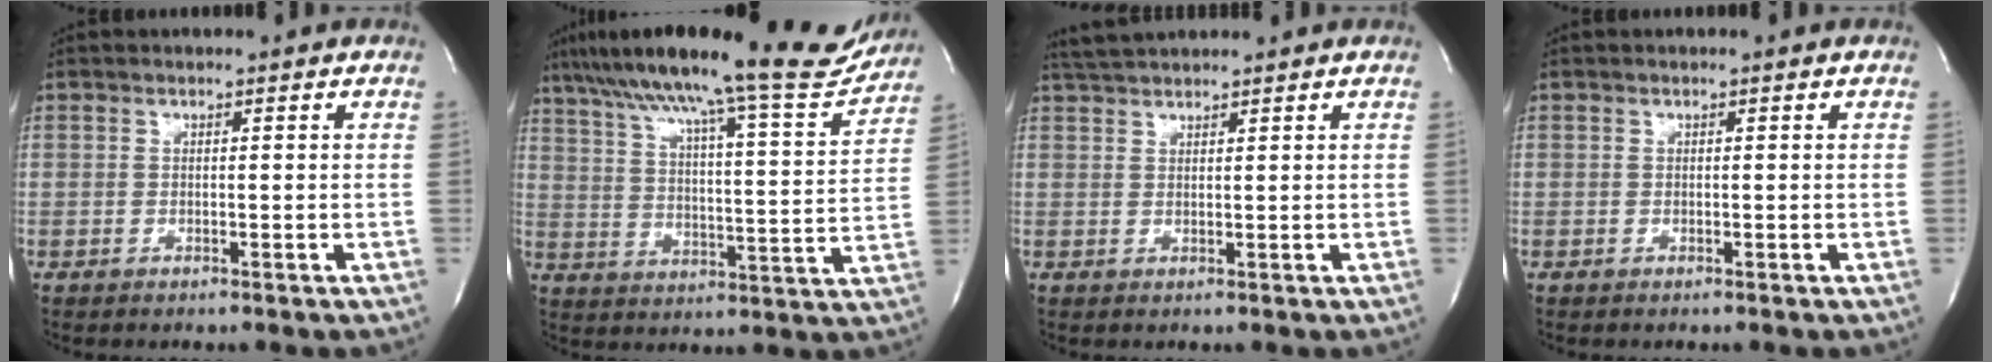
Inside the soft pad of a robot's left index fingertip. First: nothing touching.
{"total": 23.1, "force": [19.8, 1.5, 11.7], "torque": [-0.188, -0.015, 0.275]}
{"total": 3.7, "force": [3.5, 0.0, 1.2], "torque": [-0.027, 0.023, 0.070]}
{"total": 0.0}